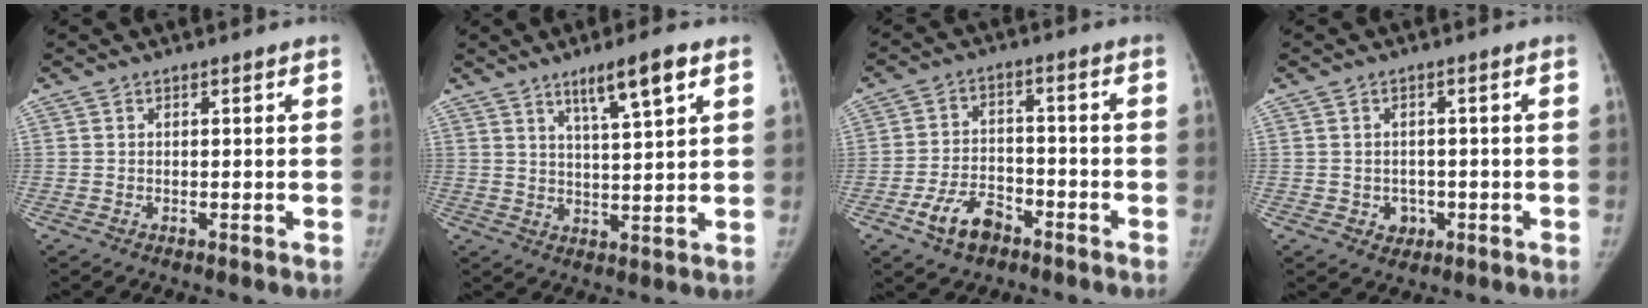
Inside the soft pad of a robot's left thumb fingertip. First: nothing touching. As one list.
[{"total": 7.8, "force": [4.5, 0.8, 6.3], "torque": [-0.103, -0.023, 0.079]}, {"total": 8.2, "force": [-4.9, 4.8, 4.5], "torque": [-0.071, 0.031, -0.085]}, {"total": 3.2, "force": [-1.1, 2.8, 1.2], "torque": [0.003, 0.006, -0.008]}]